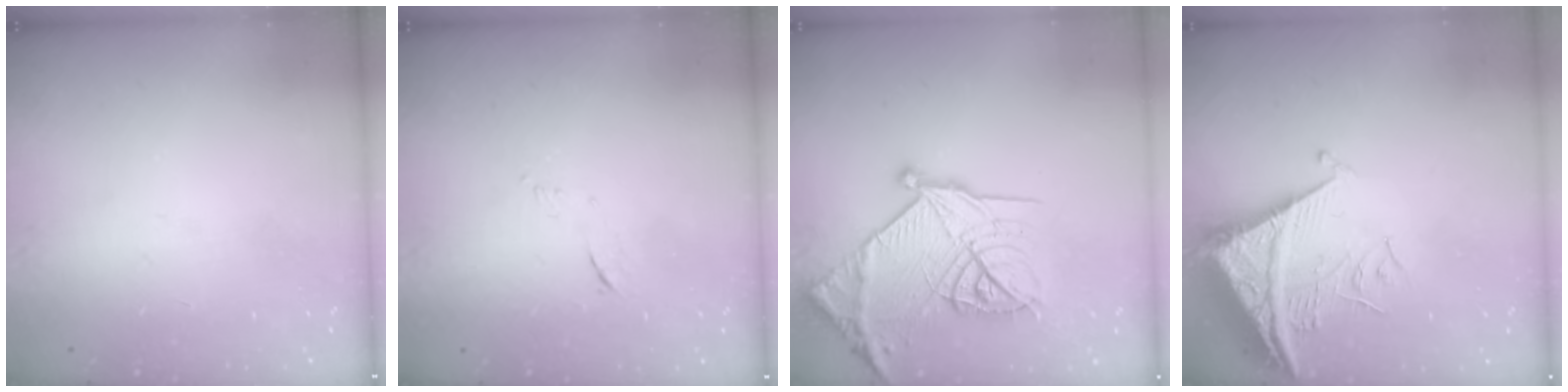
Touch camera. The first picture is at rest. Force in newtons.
{"total": 6.2, "press": 6.2, "slide": 0.9}
{"total": 23.6, "press": 23.5, "slide": 2.1}
{"total": 8.5, "press": 8.5, "slide": 0.8}